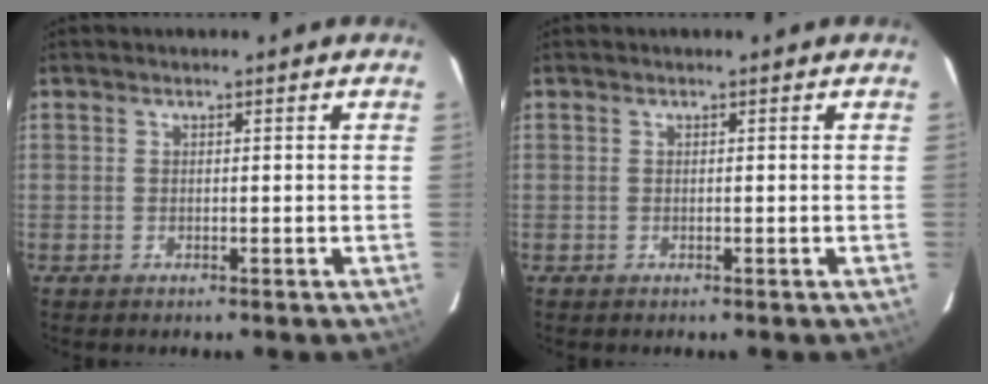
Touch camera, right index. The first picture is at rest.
{"total": 0.0}